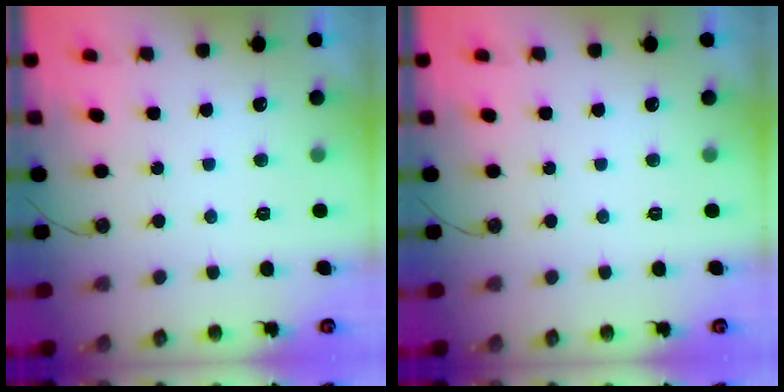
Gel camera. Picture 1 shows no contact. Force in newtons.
{"total": 0.0}